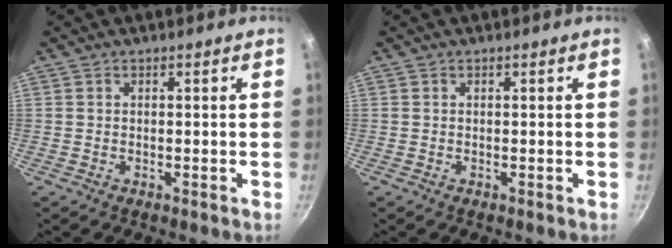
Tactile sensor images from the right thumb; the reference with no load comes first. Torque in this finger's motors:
{"motor_torque": [0.00, 0.00, 0.09, -0.09, 0.03]}